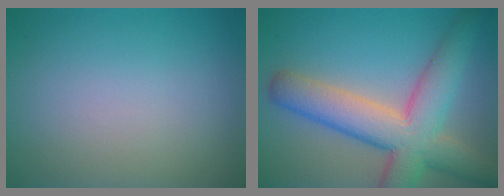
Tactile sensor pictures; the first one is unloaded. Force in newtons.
{"total": 9.2, "press": 9.1, "slide": 0.7}